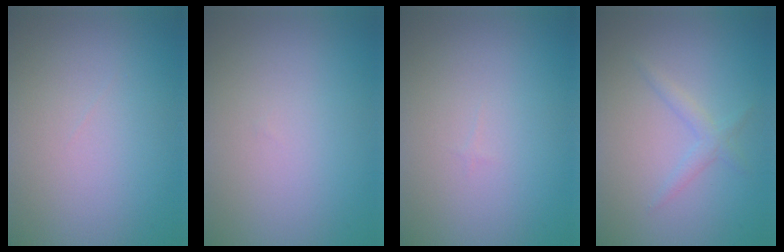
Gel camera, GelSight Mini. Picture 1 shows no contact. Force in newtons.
{"total": 0.0}
{"total": 0.0}
{"total": 1.4, "press": 1.4, "slide": 0.0}